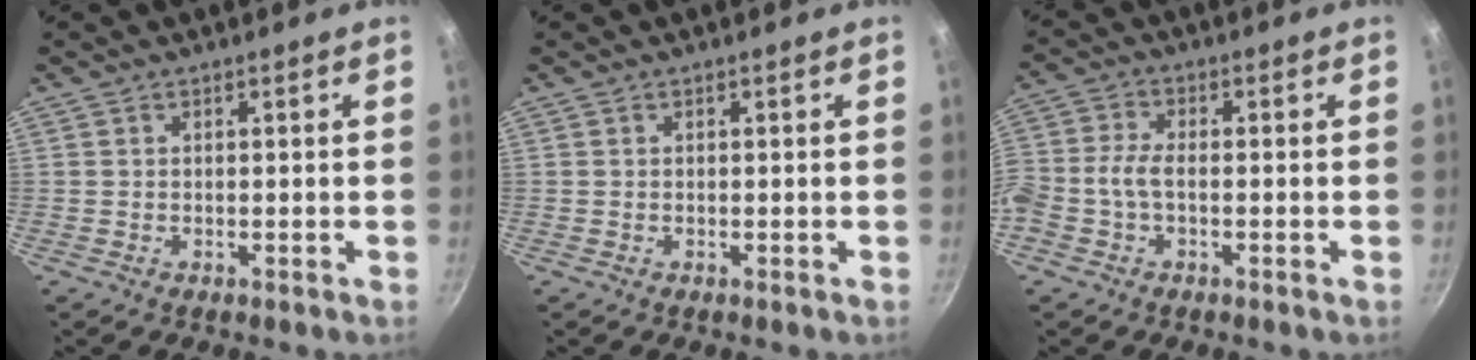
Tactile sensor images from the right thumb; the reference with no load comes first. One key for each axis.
{"total": 0.0}
{"total": 6.3, "fx": -1.6, "fy": 3.9, "fz": 4.7, "tx": -0.107, "ty": 0.026, "tz": -0.046}